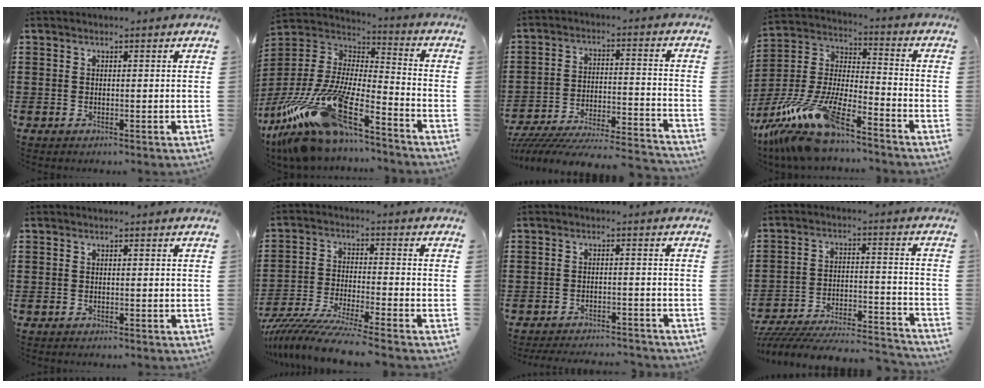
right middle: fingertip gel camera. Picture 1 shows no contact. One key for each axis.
{"total": 18.6, "fx": -13.2, "fy": 4.6, "fz": 12.2, "tx": -0.266, "ty": 0.014, "tz": -0.241}
{"total": 6.1, "fx": -5.7, "fy": 0.5, "fz": 2.0, "tx": -0.041, "ty": -0.011, "tz": -0.116}
{"total": 13.4, "fx": -11.3, "fy": 1.5, "fz": 7.1, "tx": -0.160, "ty": 0.005, "tz": -0.224}
{"total": 0.0}
{"total": 8.0, "fx": -7.4, "fy": -0.4, "fz": 3.0, "tx": -0.063, "ty": -0.010, "tz": -0.145}
{"total": 2.9, "fx": -2.8, "fy": 0.1, "fz": 0.2, "tx": -0.007, "ty": 0.000, "tz": -0.059}
{"total": 6.7, "fx": -6.3, "fy": 0.9, "fz": 2.2, "tx": -0.041, "ty": -0.003, "tz": -0.124}